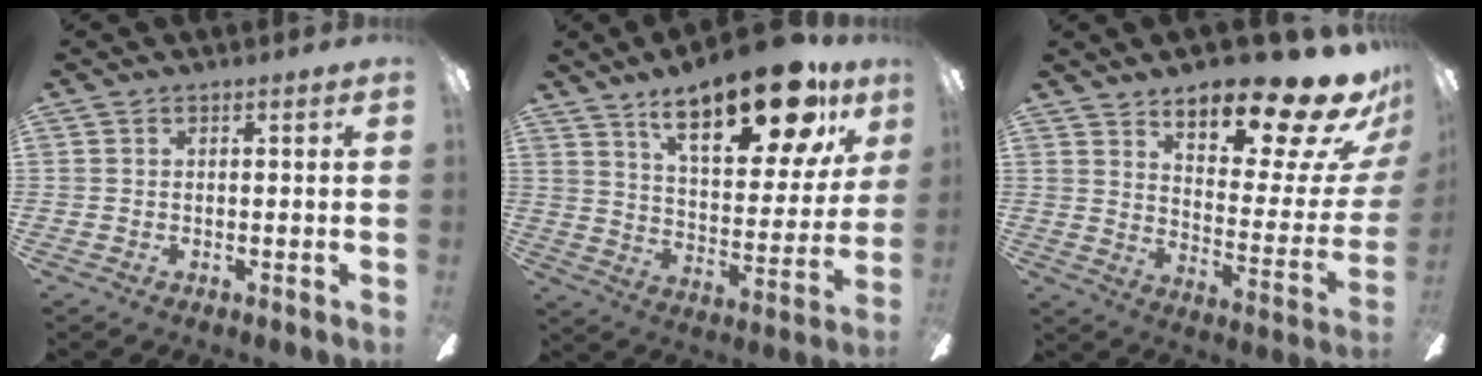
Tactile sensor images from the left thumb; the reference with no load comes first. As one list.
[{"total": 23.7, "force": [15.1, 8.7, 16.0], "torque": [-0.235, -0.083, 0.247]}, {"total": 19.2, "force": [14.9, 5.8, 10.7], "torque": [-0.135, -0.114, 0.242]}]